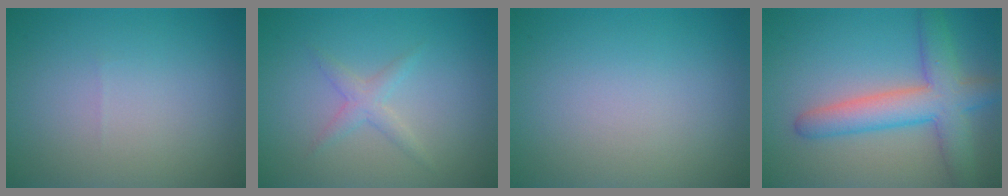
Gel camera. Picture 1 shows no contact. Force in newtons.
{"total": 1.6, "press": 1.6, "slide": 0.0}
{"total": 0.0}
{"total": 6.2, "press": 6.2, "slide": 0.3}